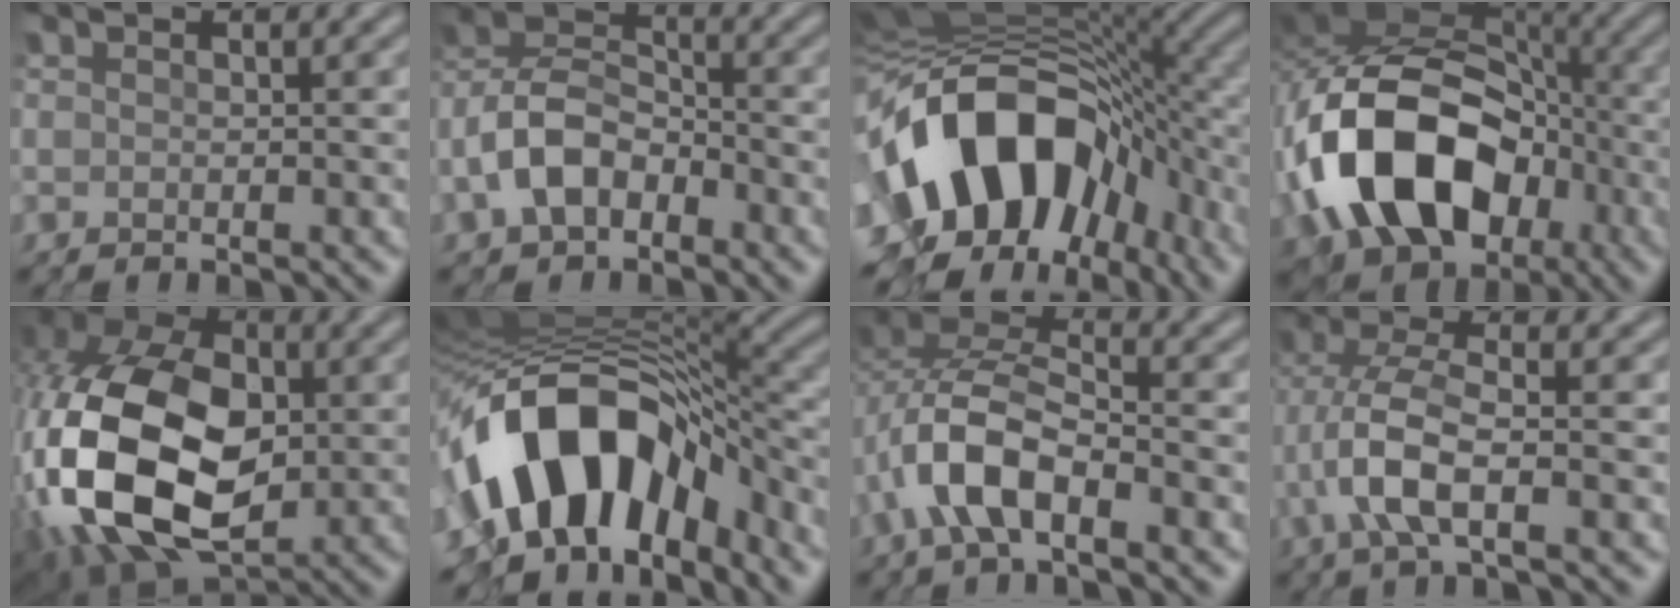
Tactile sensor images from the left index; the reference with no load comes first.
{"total": 5.8, "force": [-2.7, 3.7, 3.7], "torque": [-0.080, 0.013, -0.059]}
{"total": 16.2, "force": [-4.4, 10.6, 11.5], "torque": [-0.195, 0.004, -0.075]}
{"total": 14.0, "force": [-4.3, 9.5, 9.3], "torque": [-0.176, -0.004, -0.080]}
{"total": 15.9, "force": [-2.2, 10.6, 11.7], "torque": [-0.255, -0.002, -0.048]}
{"total": 12.3, "force": [-5.4, 7.0, 8.5], "torque": [-0.136, 0.020, -0.097]}
{"total": 6.5, "force": [-2.7, 3.0, 5.1], "torque": [-0.103, 0.012, -0.054]}
{"total": 5.6, "force": [-1.2, 2.1, 5.0], "torque": [-0.123, 0.012, -0.025]}